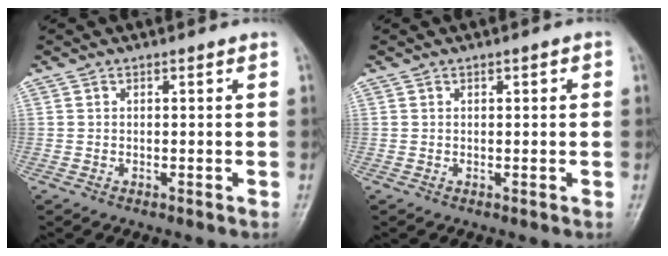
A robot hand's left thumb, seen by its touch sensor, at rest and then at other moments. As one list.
[{"total": 1.4, "force": [0.4, 0.7, 1.2], "torque": [-0.013, 0.002, 0.004]}]